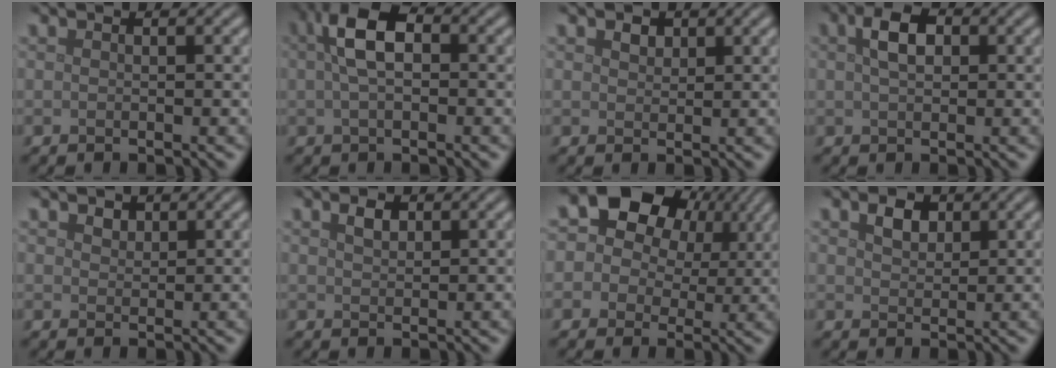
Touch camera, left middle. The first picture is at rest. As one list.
[{"total": 4.8, "force": [0.7, 2.5, 4.0], "torque": [-0.078, 0.013, 0.006]}, {"total": 1.2, "force": [0.7, 0.8, 0.4], "torque": [-0.009, 0.000, 0.012]}, {"total": 3.1, "force": [0.9, 1.9, 2.4], "torque": [-0.044, 0.009, 0.012]}, {"total": 1.0, "force": [0.8, 0.7, 0.3], "torque": [-0.007, -0.001, 0.014]}, {"total": 1.4, "force": [0.8, 0.8, 0.8], "torque": [-0.016, 0.003, 0.015]}, {"total": 12.7, "force": [5.5, 9.4, 6.6], "torque": [-0.113, 0.049, 0.066]}, {"total": 2.0, "force": [1.1, 1.3, 1.0], "torque": [-0.022, 0.004, 0.018]}]